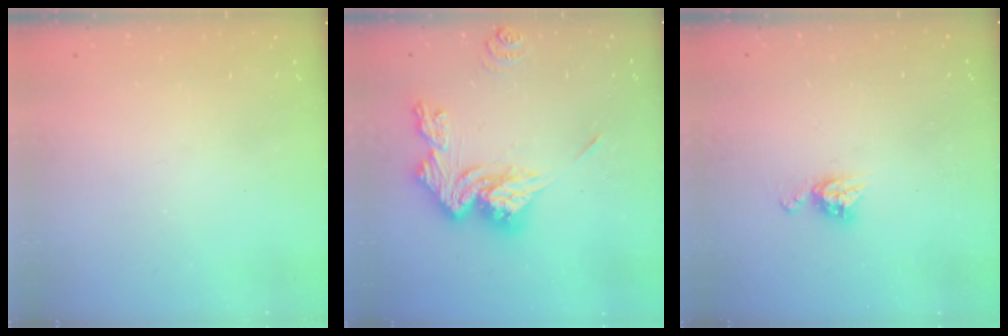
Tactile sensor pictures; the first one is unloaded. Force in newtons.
{"total": 15.3, "press": 15.2, "slide": 1.4}
{"total": 6.0, "press": 6.0, "slide": 0.4}